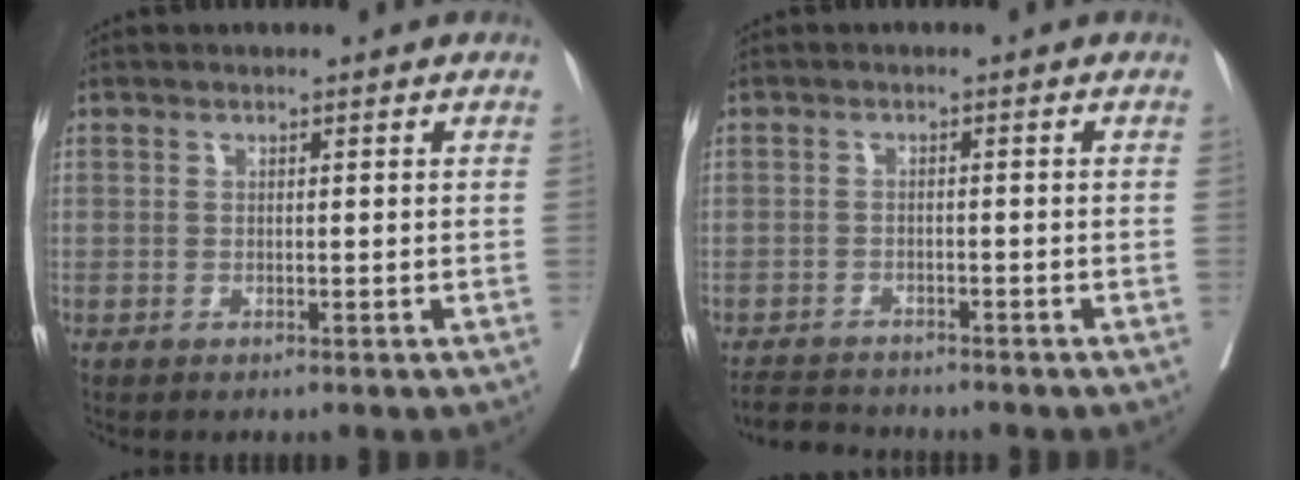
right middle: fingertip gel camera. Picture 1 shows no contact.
{"total": 4.2, "force": [-4.1, 0.4, 0.4], "torque": [-0.002, -0.015, -0.072]}